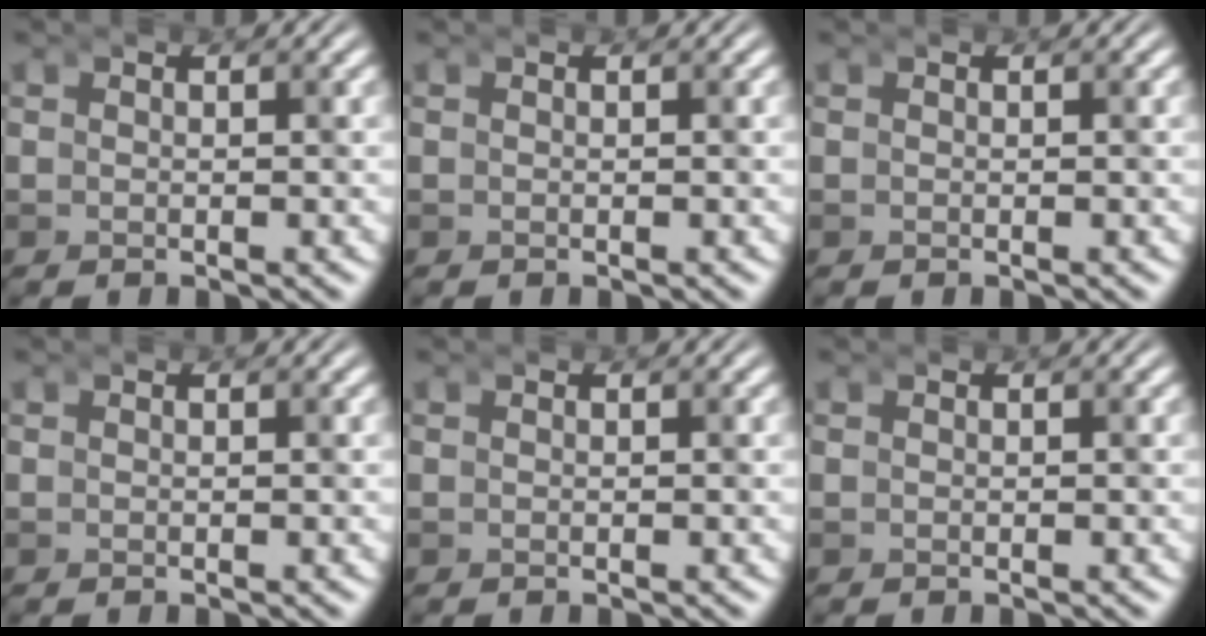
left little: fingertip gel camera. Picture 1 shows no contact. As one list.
[{"total": 0.0}, {"total": 0.0}, {"total": 0.0}, {"total": 0.0}, {"total": 0.0}]